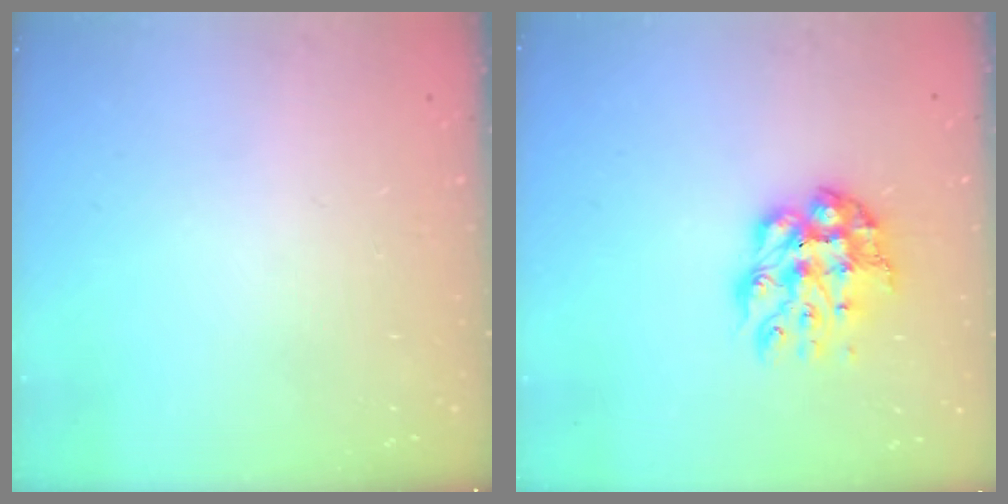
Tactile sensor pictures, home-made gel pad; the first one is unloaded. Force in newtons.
{"total": 10.5, "press": 10.5, "slide": 0.8}